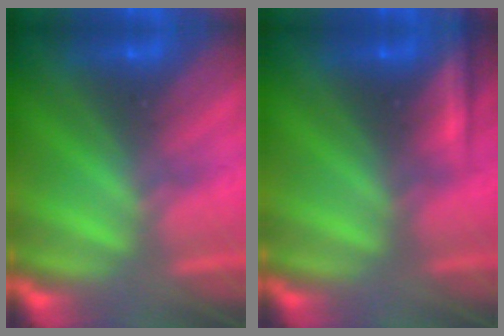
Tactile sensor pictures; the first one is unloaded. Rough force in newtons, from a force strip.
{"total": 2.3}